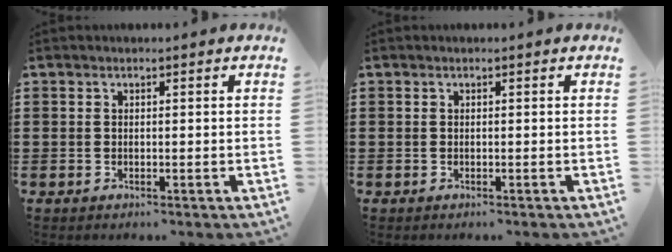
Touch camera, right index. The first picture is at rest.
{"total": 0.0}